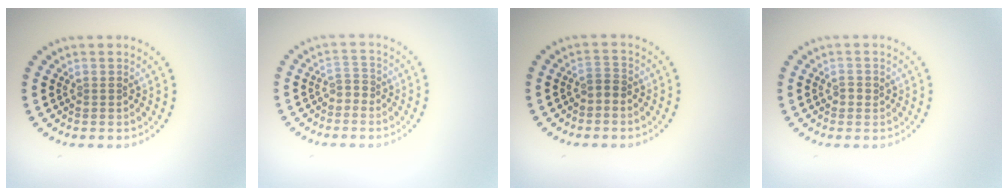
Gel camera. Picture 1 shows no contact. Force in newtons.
{"total": 1.2, "press": 0.9, "slide": 0.8}
{"total": 1.2, "press": 0.9, "slide": 0.8}
{"total": 1.1, "press": 1.0, "slide": 0.3}